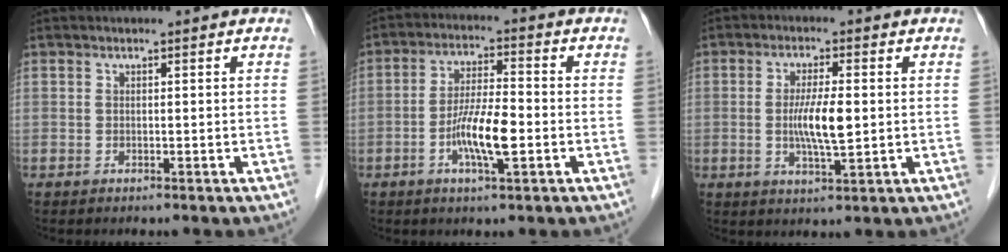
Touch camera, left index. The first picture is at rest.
{"total": 7.8, "force": [-2.7, 1.2, 7.3], "torque": [-0.142, -0.008, -0.054]}
{"total": 6.2, "force": [-0.5, 0.9, 6.2], "torque": [-0.120, -0.012, -0.011]}